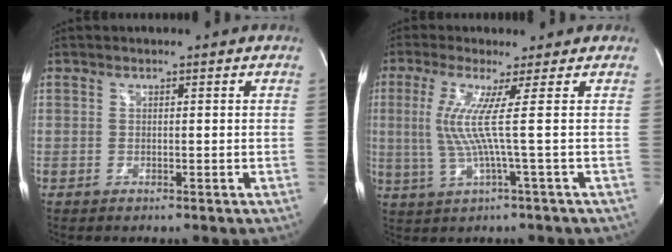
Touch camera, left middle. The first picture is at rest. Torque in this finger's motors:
{"motor_torque": [0.35, -0.21, 0.62, 0.19]}